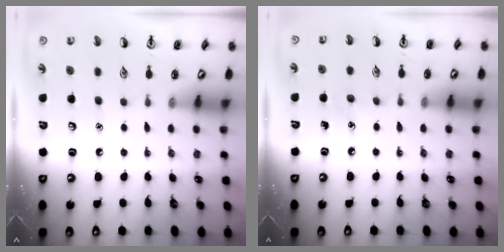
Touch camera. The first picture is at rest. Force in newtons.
{"total": 3.0, "press": 2.8, "slide": 1.1}